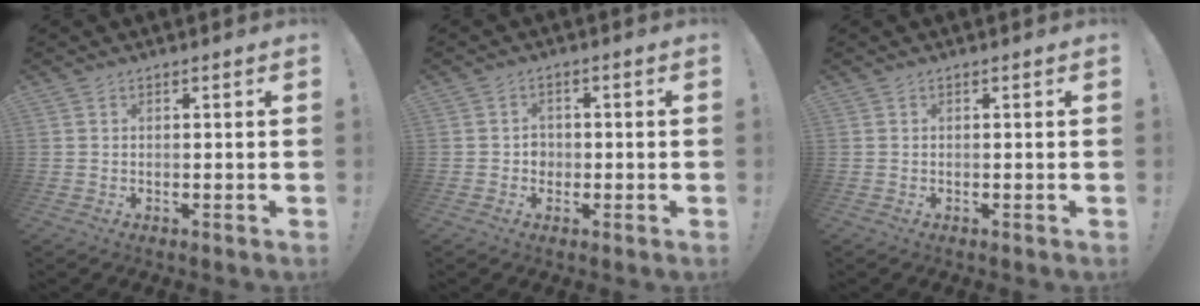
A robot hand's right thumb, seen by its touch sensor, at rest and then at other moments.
{"total": 2.9, "force": [-0.6, 2.6, 1.1], "torque": [-0.013, 0.000, -0.013]}
{"total": 0.0}